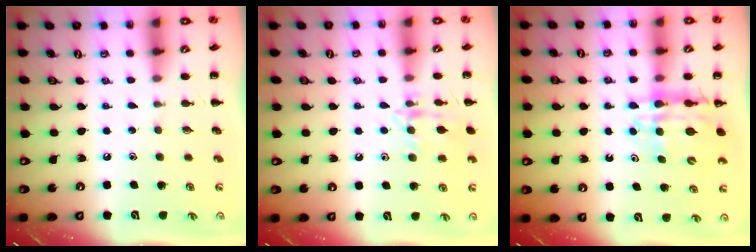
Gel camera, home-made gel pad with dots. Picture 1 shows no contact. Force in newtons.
{"total": 11.4, "press": 11.4, "slide": 0.7}
{"total": 10.7, "press": 10.2, "slide": 3.4}